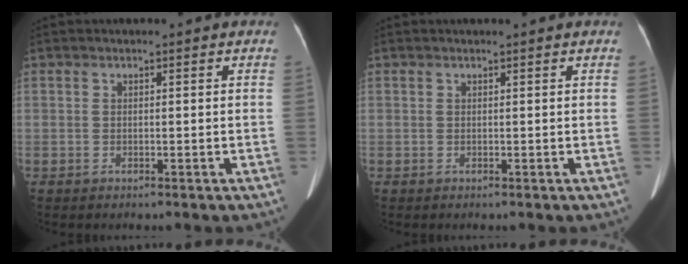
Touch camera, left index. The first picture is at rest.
{"total": 0.5, "force": [0.5, 0.0, 0.2], "torque": [-0.002, 0.005, 0.009]}